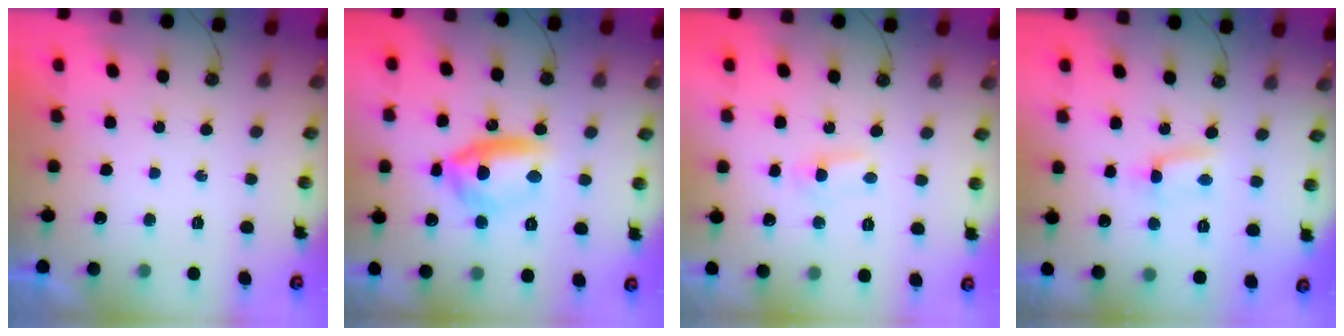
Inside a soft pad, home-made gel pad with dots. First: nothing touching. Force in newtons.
{"total": 11.6, "press": 11.5, "slide": 1.6}
{"total": 1.5, "press": 1.3, "slide": 0.6}
{"total": 1.6, "press": 1.5, "slide": 0.6}